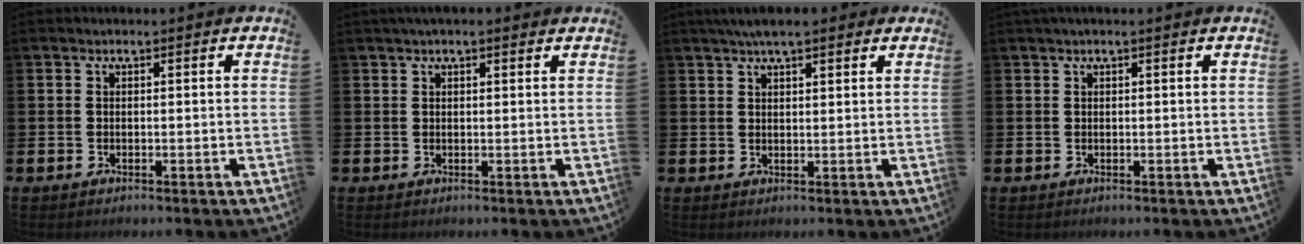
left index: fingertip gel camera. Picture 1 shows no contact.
{"total": 1.5, "force": [1.2, 0.2, 0.8], "torque": [-0.015, 0.004, 0.021]}
{"total": 4.0, "force": [3.4, 1.0, 1.9], "torque": [-0.029, -0.007, 0.058]}
{"total": 0.5, "force": [0.4, 0.0, 0.4], "torque": [-0.008, 0.003, 0.006]}